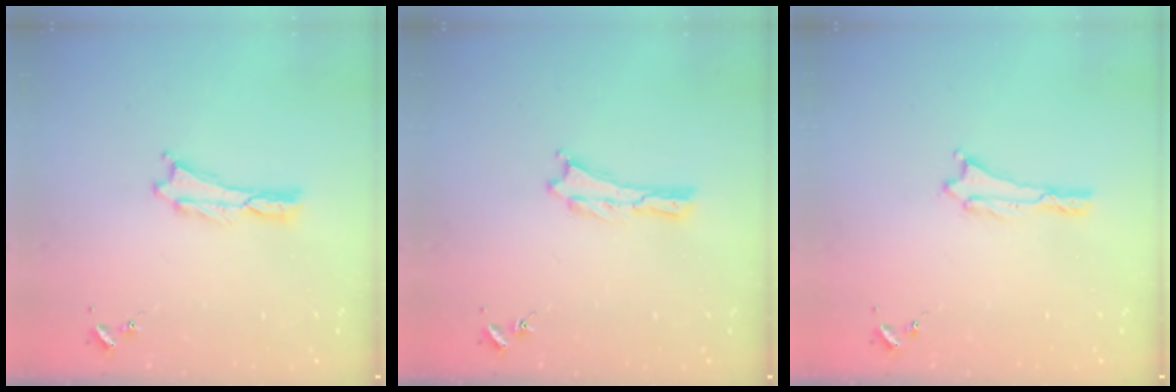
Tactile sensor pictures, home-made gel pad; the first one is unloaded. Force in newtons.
{"total": 0.0}
{"total": 0.0}